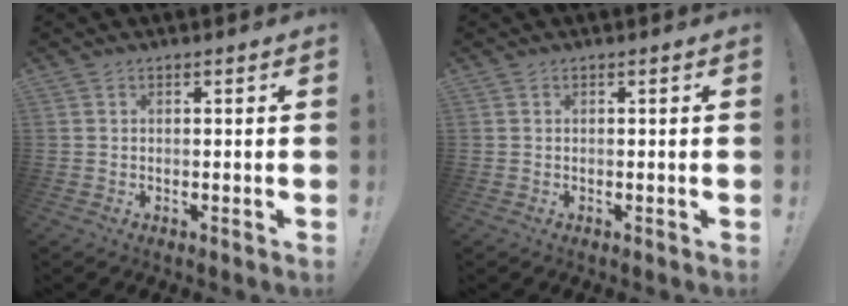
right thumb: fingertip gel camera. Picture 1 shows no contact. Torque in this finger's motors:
{"motor_torque": [0.00, 0.00, 0.00, 0.00, 0.00]}